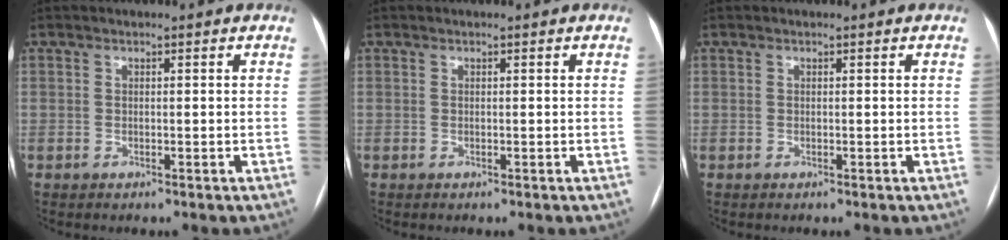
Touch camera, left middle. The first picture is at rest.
{"total": 0.0}
{"total": 0.0}